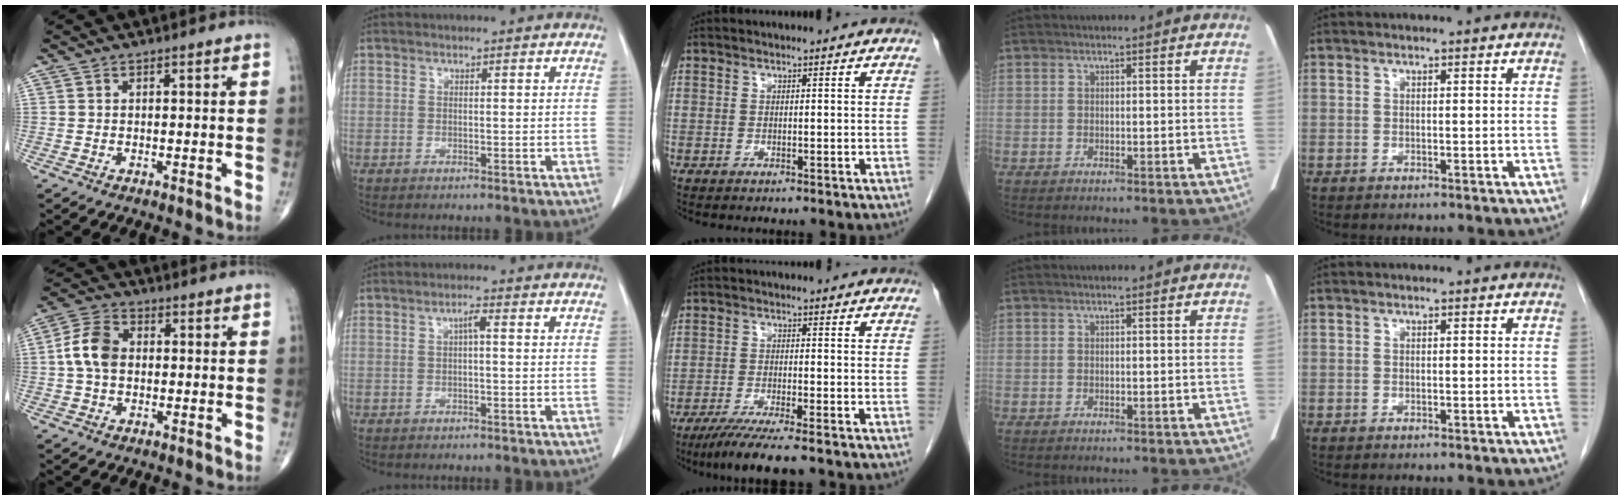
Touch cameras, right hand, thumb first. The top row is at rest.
{"thumb": {"total": 7.9, "force": [0.2, 5.5, 5.6], "torque": [-0.107, 0.021, -0.004]}, "index": {"total": 1.8, "force": [0.2, 0.2, 1.7], "torque": [-0.031, 0.004, 0.005]}, "middle": {"total": 7.5, "force": [-5.8, -0.1, 4.8], "torque": [-0.073, -0.019, -0.093]}}